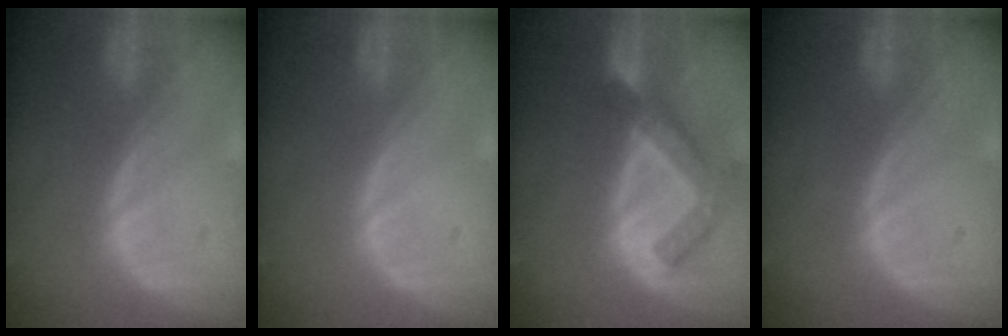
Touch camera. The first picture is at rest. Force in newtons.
{"total": 0.0}
{"total": 7.5, "press": 6.5, "slide": 3.8}
{"total": 0.0}